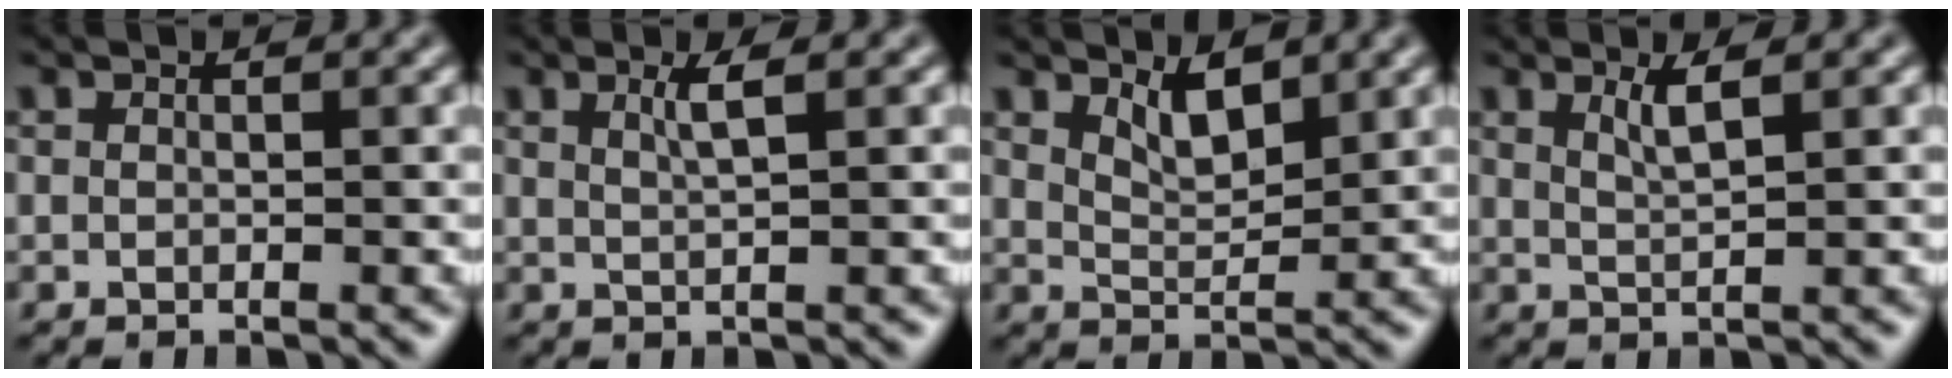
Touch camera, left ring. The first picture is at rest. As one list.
[{"total": 1.9, "force": [0.9, 0.5, 1.7], "torque": [-0.026, 0.001, 0.012]}, {"total": 2.7, "force": [1.8, 0.9, 1.8], "torque": [-0.033, -0.008, 0.035]}, {"total": 2.1, "force": [1.1, 0.5, 1.8], "torque": [-0.029, -0.001, 0.018]}]